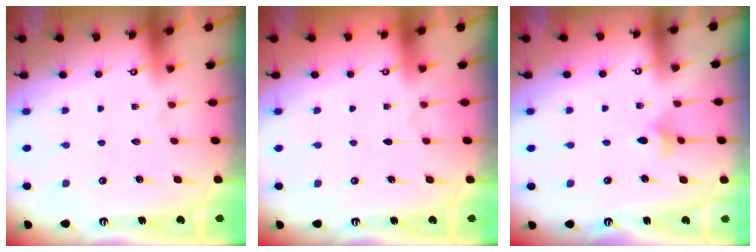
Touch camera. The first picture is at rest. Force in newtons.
{"total": 0.0}
{"total": 4.3, "press": 4.2, "slide": 0.9}